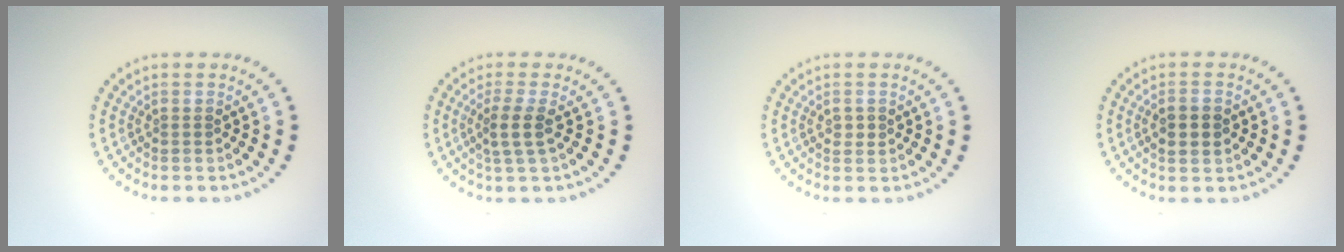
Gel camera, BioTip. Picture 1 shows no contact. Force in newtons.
{"total": 2.3, "press": 1.8, "slide": 1.3}
{"total": 1.1, "press": 1.1, "slide": 0.1}
{"total": 2.3, "press": 2.3, "slide": 0.2}